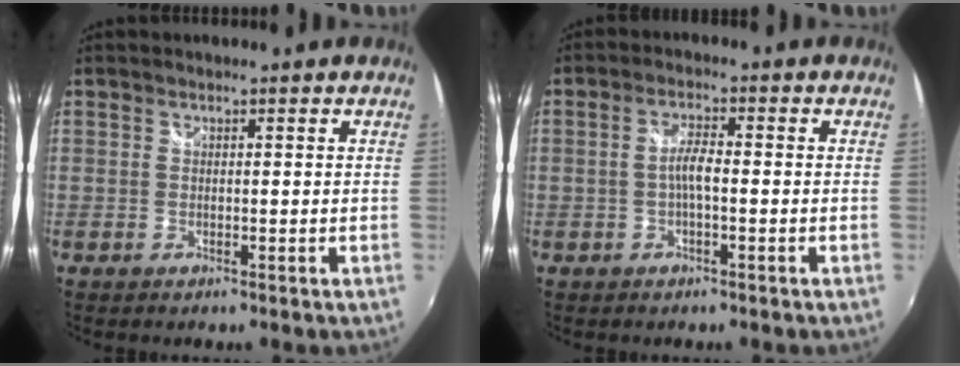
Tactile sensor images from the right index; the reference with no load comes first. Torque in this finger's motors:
{"motor_torque": [0.74, -0.22, 0.35, 0.10]}